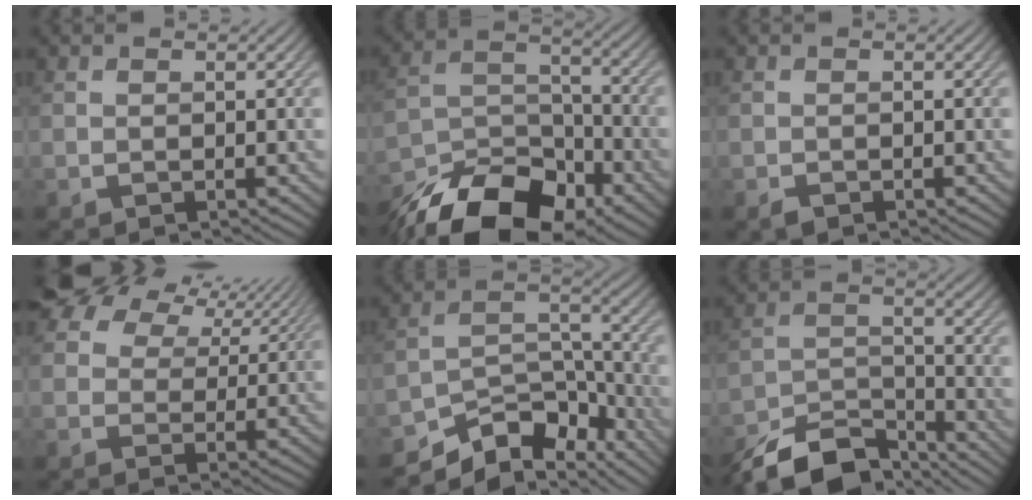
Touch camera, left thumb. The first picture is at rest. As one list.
[{"total": 14.5, "force": [-11.1, 6.5, 6.7], "torque": [-0.140, -0.016, -0.192]}, {"total": 0.7, "force": [-0.5, 0.3, 0.3], "torque": [-0.005, -0.002, -0.009]}, {"total": 11.3, "force": [7.1, 6.7, 5.7], "torque": [-0.116, 0.025, 0.100]}, {"total": 10.5, "force": [-8.4, 3.9, 5.0], "torque": [-0.074, -0.002, -0.156]}, {"total": 10.8, "force": [-9.2, 3.5, 4.5], "torque": [-0.083, -0.006, -0.166]}]